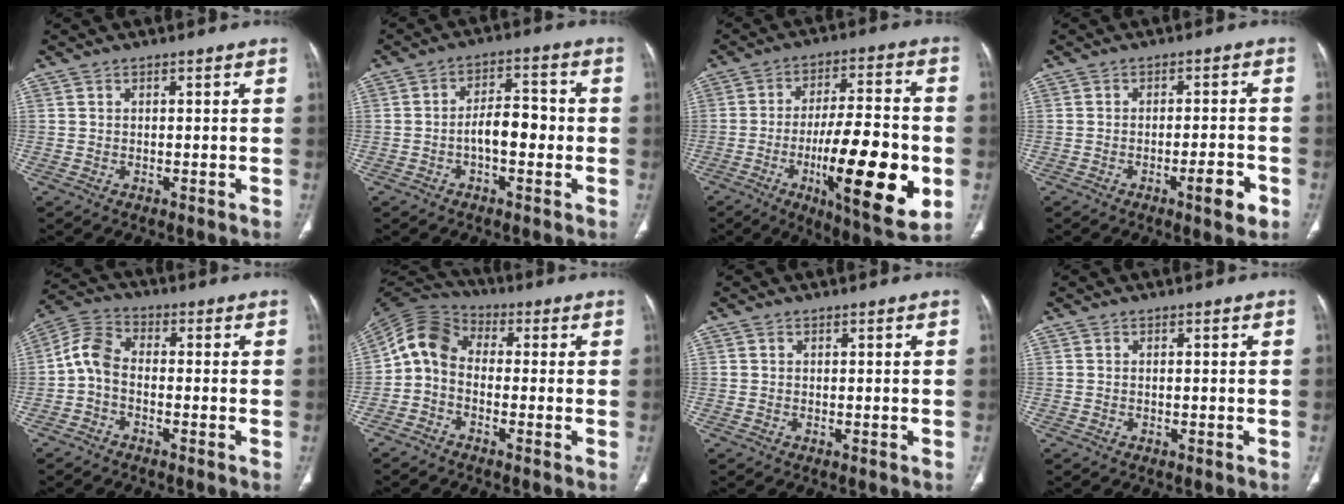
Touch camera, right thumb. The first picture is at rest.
{"total": 6.6, "force": [-1.3, 3.2, 5.6], "torque": [-0.081, 0.029, -0.026]}
{"total": 22.6, "force": [-6.0, 5.9, 20.9], "torque": [-0.316, 0.003, -0.081]}
{"total": 5.3, "force": [-2.5, 1.0, 4.6], "torque": [-0.063, 0.009, -0.034]}
{"total": 6.0, "force": [-1.3, 3.7, 4.5], "torque": [-0.088, 0.025, -0.040]}
{"total": 8.4, "force": [-0.9, 6.2, 5.6], "torque": [-0.100, 0.035, -0.037]}
{"total": 0.0}
{"total": 0.0}